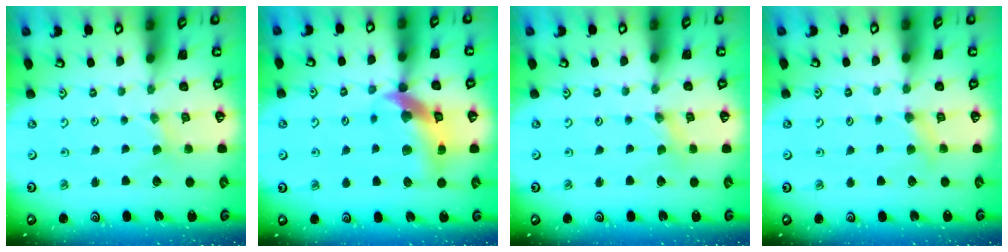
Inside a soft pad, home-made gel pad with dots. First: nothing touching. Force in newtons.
{"total": 14.3, "press": 14.2, "slide": 2.1}
{"total": 0.0}
{"total": 4.7, "press": 4.7, "slide": 0.5}